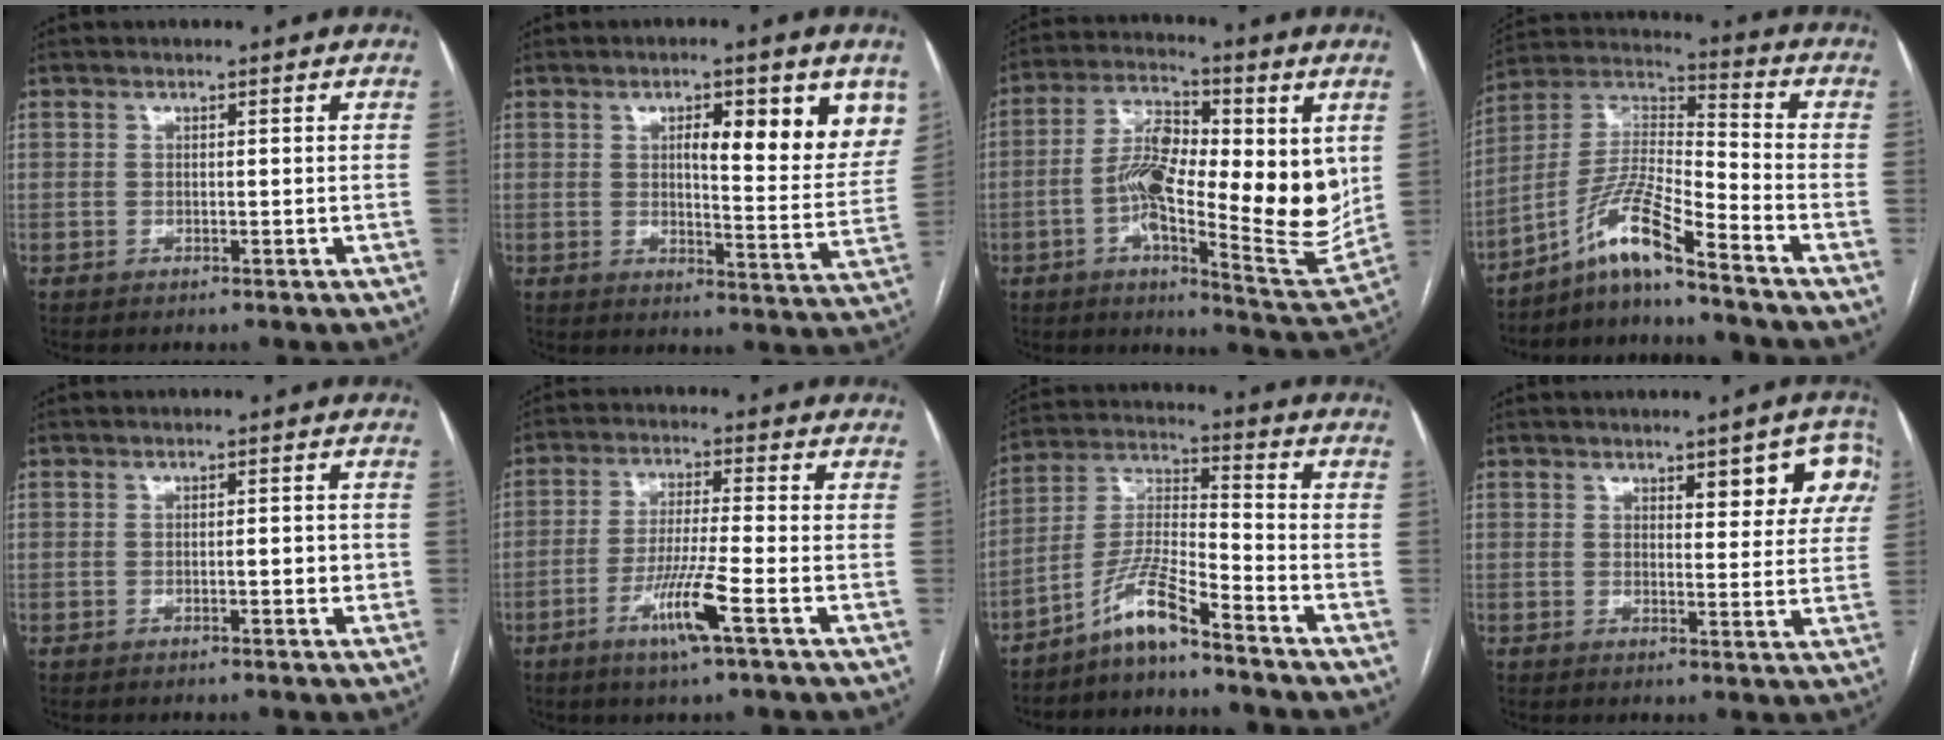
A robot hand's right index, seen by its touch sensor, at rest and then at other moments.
{"total": 12.4, "force": [5.3, 2.8, 10.8], "torque": [-0.131, -0.007, 0.070]}
{"total": 19.4, "force": [0.7, 5.7, 18.6], "torque": [-0.290, 0.002, 0.008]}
{"total": 10.6, "force": [-7.9, -0.2, 7.0], "torque": [-0.149, 0.008, -0.150]}
{"total": 2.4, "force": [-0.5, 0.7, 2.2], "torque": [-0.031, 0.003, -0.008]}
{"total": 8.2, "force": [-3.8, -0.5, 7.3], "torque": [-0.139, -0.013, -0.073]}
{"total": 8.6, "force": [-6.6, 0.2, 5.4], "torque": [-0.119, -0.003, -0.131]}
{"total": 7.8, "force": [3.7, 2.6, 6.4], "torque": [-0.061, 0.010, 0.043]}